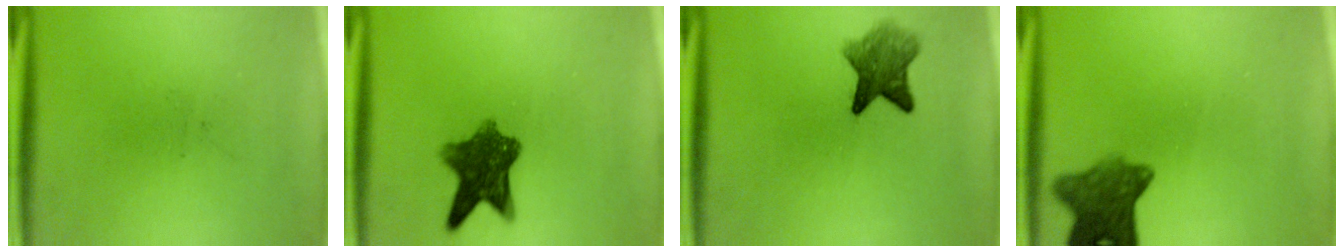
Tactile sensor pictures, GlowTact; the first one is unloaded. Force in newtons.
{"total": 8.5}
{"total": 5.7}
{"total": 7.6}